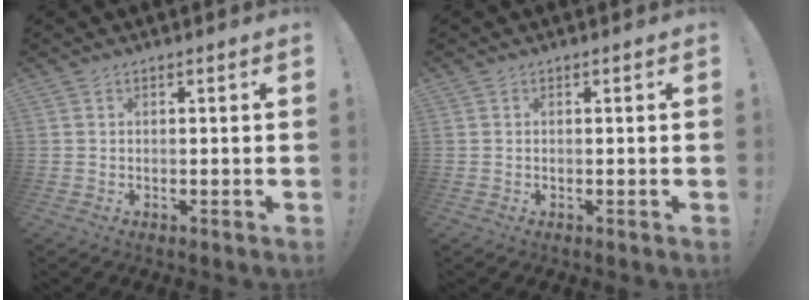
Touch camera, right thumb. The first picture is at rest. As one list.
[{"total": 0.0}]